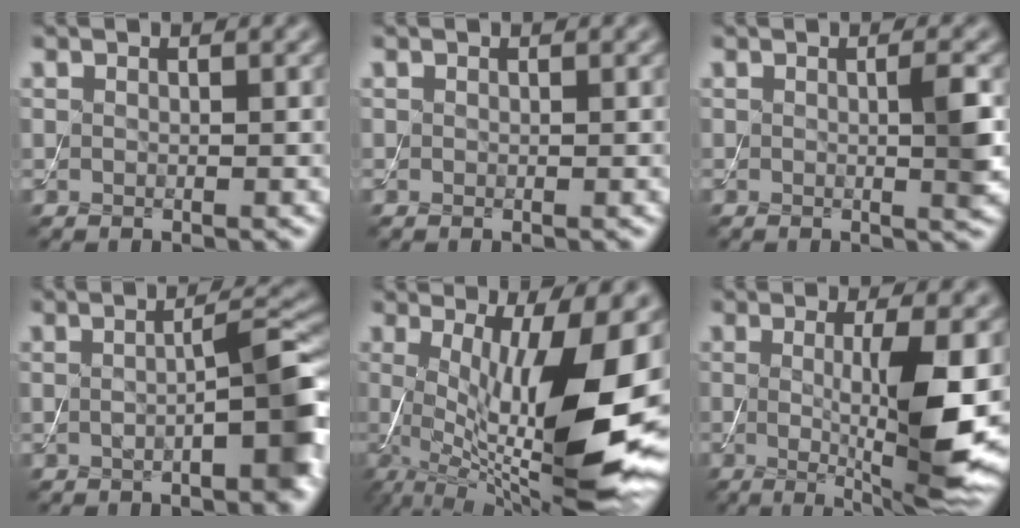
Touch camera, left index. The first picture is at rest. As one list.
[{"total": 0.0}, {"total": 2.3, "force": [0.0, 0.4, 2.3], "torque": [-0.033, -0.001, -0.002]}, {"total": 5.9, "force": [-0.7, 1.3, 5.7], "torque": [-0.072, 0.016, -0.015]}, {"total": 15.7, "force": [-0.9, 4.4, 15.0], "torque": [-0.228, 0.004, -0.011]}, {"total": 8.8, "force": [-0.3, 1.7, 8.6], "torque": [-0.126, -0.018, 0.001]}]